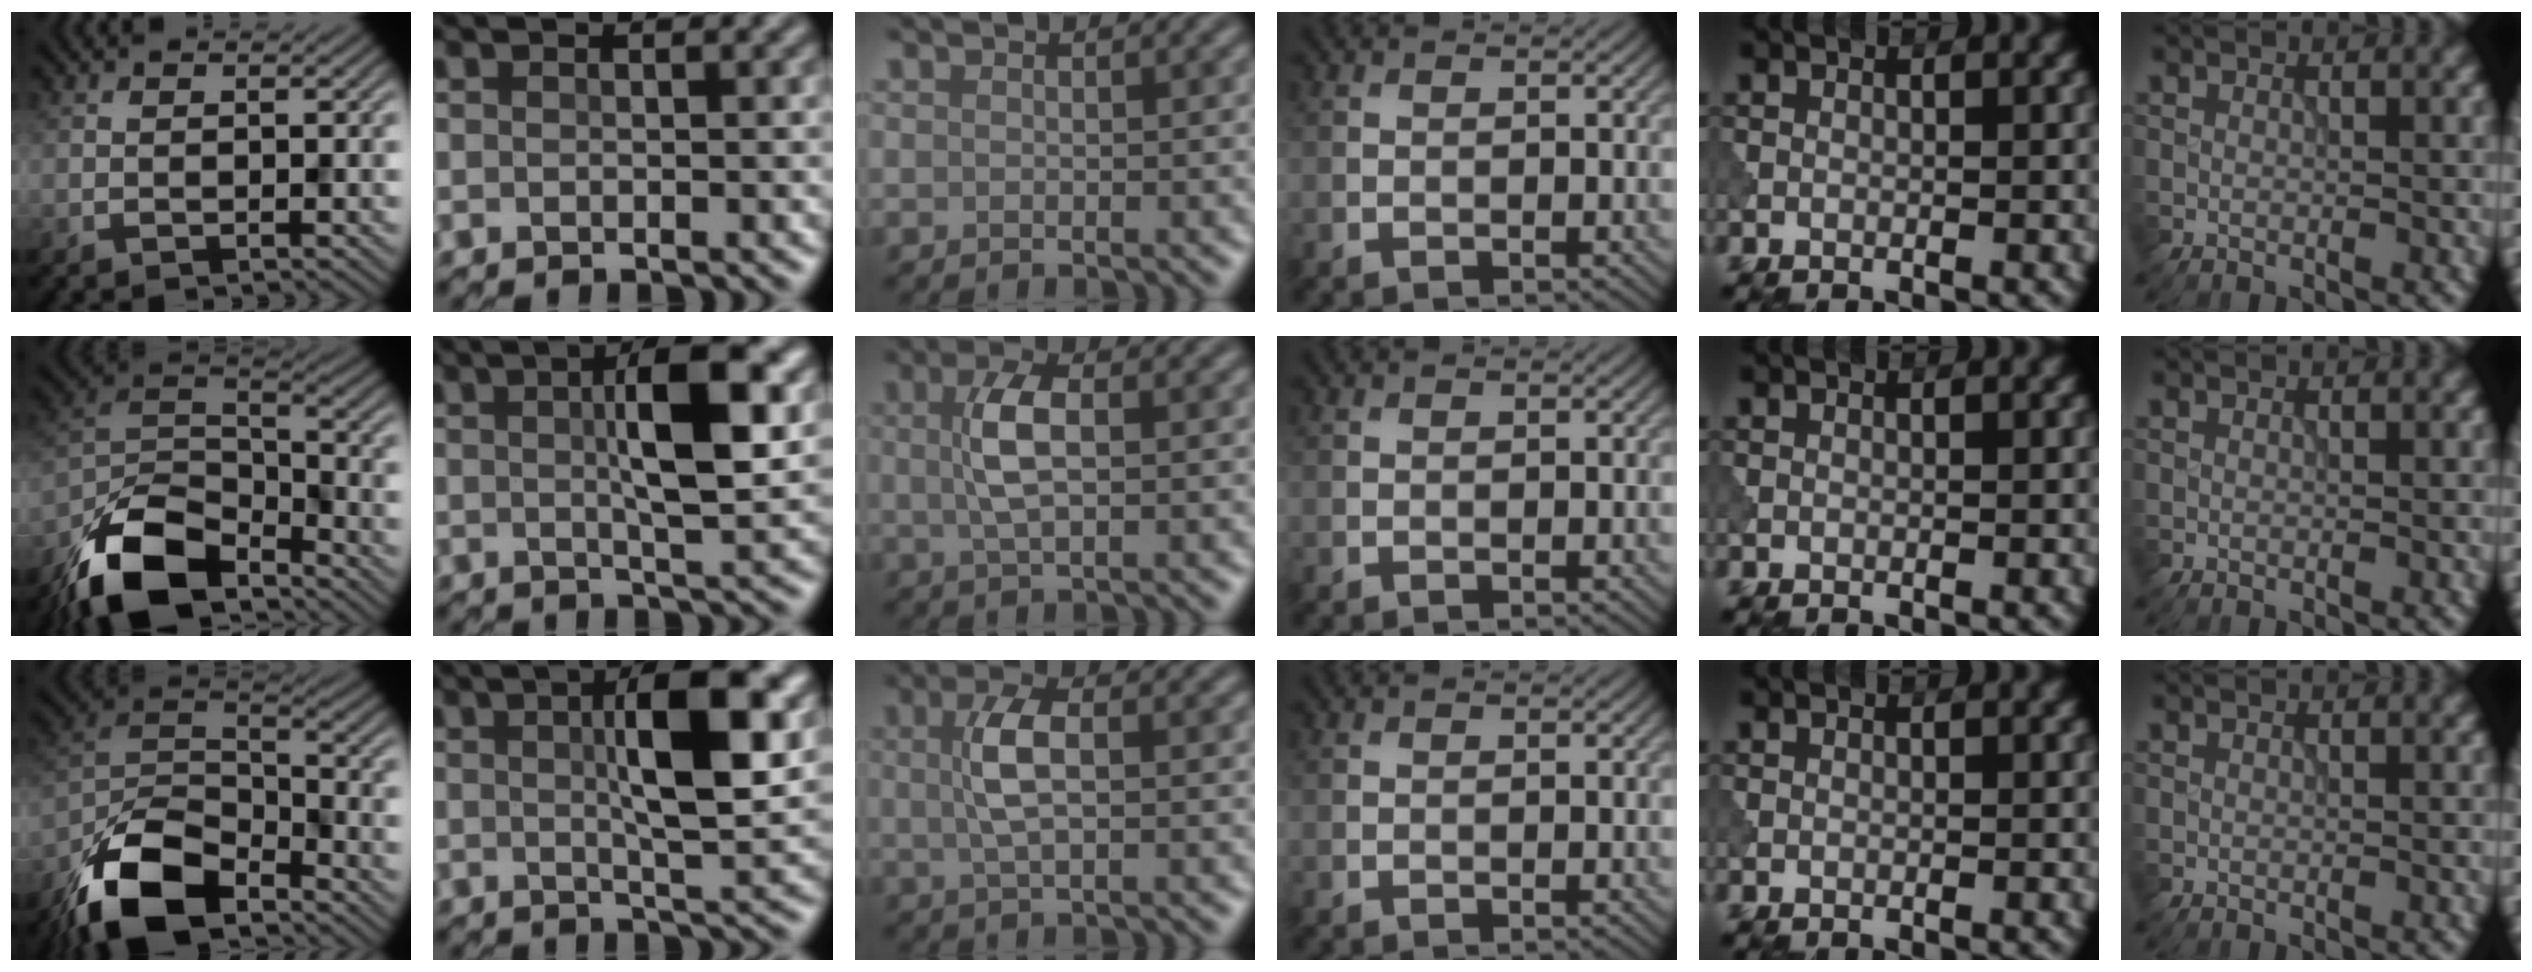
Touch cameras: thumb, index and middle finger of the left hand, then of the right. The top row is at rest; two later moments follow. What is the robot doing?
{"motion": "shake", "object": "bell"}